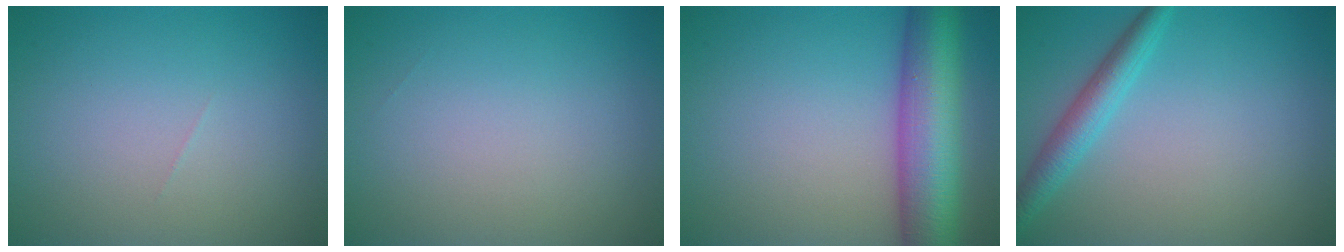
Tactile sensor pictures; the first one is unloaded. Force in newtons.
{"total": 0.0}
{"total": 9.4, "press": 9.4, "slide": 0.4}
{"total": 2.8, "press": 2.8, "slide": 0.1}